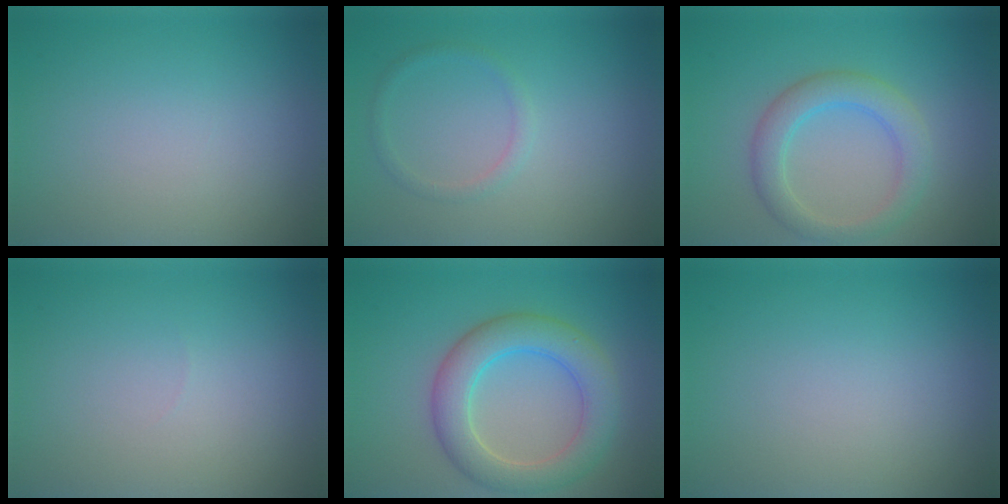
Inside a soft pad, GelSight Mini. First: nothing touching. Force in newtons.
{"total": 1.2, "press": 1.2, "slide": 0.1}
{"total": 3.7, "press": 3.7, "slide": 0.3}
{"total": 0.0}
{"total": 5.7, "press": 5.7, "slide": 0.2}
{"total": 0.0}